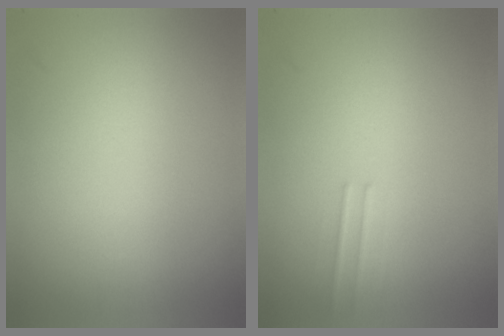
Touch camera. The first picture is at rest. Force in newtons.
{"total": 1.2}